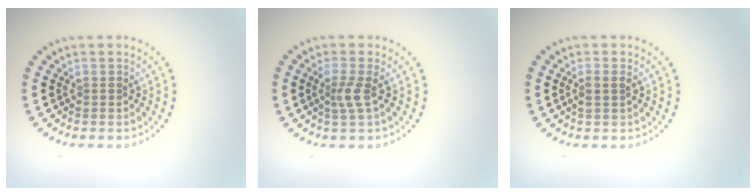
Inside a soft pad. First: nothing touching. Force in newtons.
{"total": 1.9, "press": 1.4, "slide": 1.3}
{"total": 1.2, "press": 1.1, "slide": 0.5}